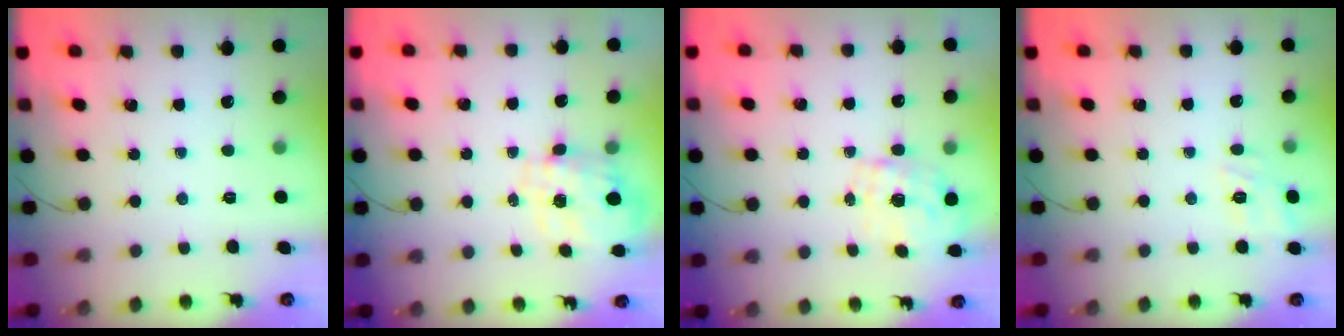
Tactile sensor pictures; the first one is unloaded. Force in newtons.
{"total": 8.3, "press": 8.2, "slide": 0.8}
{"total": 1.6, "press": 1.4, "slide": 0.8}
{"total": 10.2, "press": 10.2, "slide": 1.1}